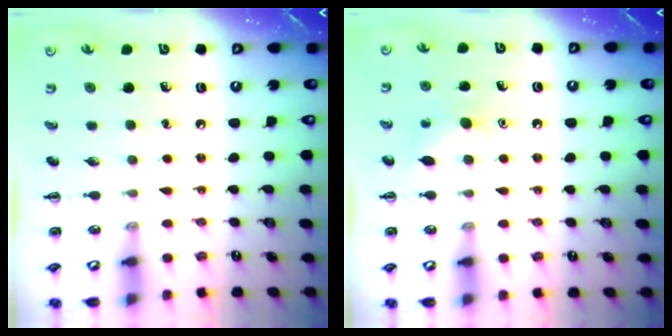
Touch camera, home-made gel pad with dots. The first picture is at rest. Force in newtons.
{"total": 7.2, "press": 7.0, "slide": 1.9}